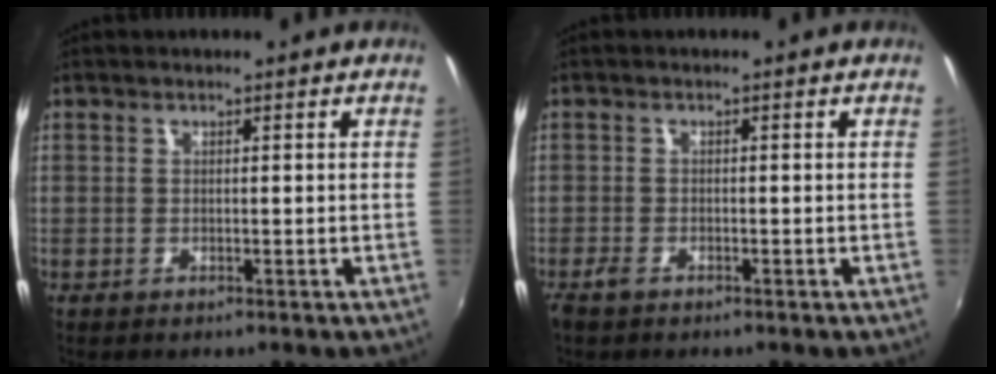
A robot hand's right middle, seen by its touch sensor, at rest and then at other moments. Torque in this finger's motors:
{"motor_torque": [0.04, -0.03, 0.01, 0.02]}